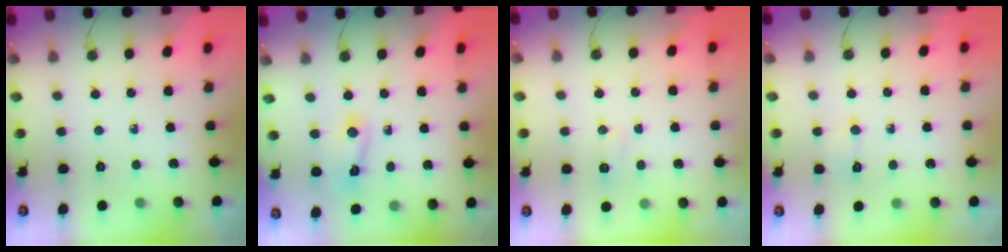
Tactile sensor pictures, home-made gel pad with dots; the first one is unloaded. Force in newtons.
{"total": 3.0, "press": 3.0, "slide": 0.3}
{"total": 4.6, "press": 4.6, "slide": 0.5}
{"total": 2.9, "press": 2.9, "slide": 0.5}